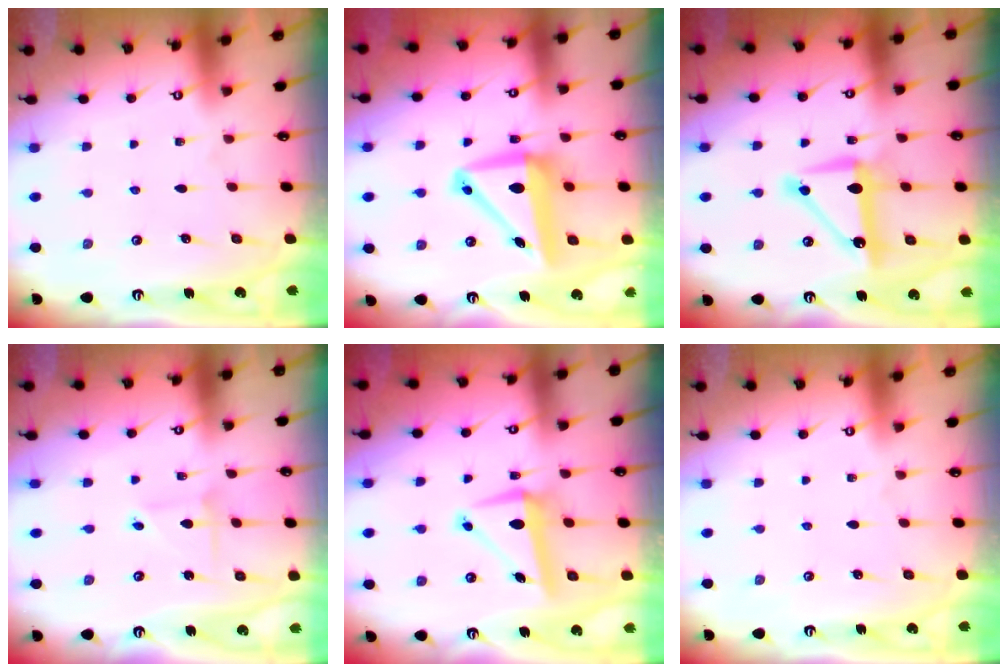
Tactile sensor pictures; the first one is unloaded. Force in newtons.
{"total": 10.9, "press": 10.5, "slide": 2.6}
{"total": 12.3, "press": 12.3, "slide": 0.8}
{"total": 2.1, "press": 2.1, "slide": 0.1}
{"total": 9.2, "press": 9.1, "slide": 1.5}
{"total": 0.0}